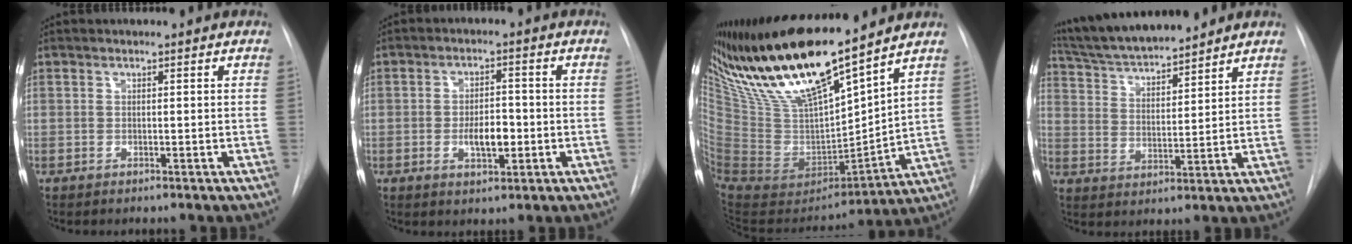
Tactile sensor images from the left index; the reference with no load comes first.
{"total": 5.2, "force": [-1.3, 2.2, 4.5], "torque": [-0.073, 0.000, -0.017]}
{"total": 22.9, "force": [18.2, 3.1, 13.5], "torque": [-0.249, -0.018, 0.350]}
{"total": 13.3, "force": [12.2, 1.2, 5.2], "torque": [-0.094, 0.013, 0.217]}